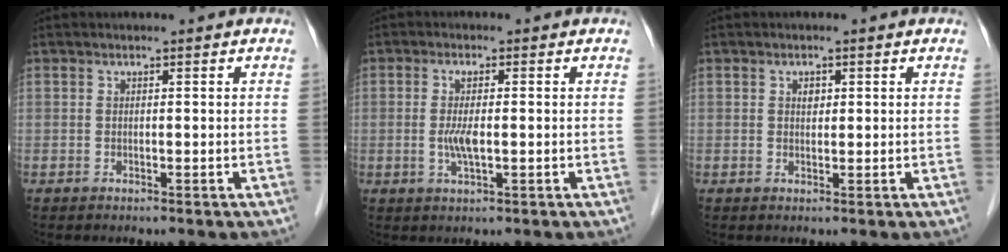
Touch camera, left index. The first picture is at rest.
{"total": 3.5, "force": [-0.4, 0.7, 3.4], "torque": [-0.074, -0.004, -0.006]}
{"total": 1.3, "force": [0.4, 0.9, 0.8], "torque": [-0.014, 0.002, 0.008]}